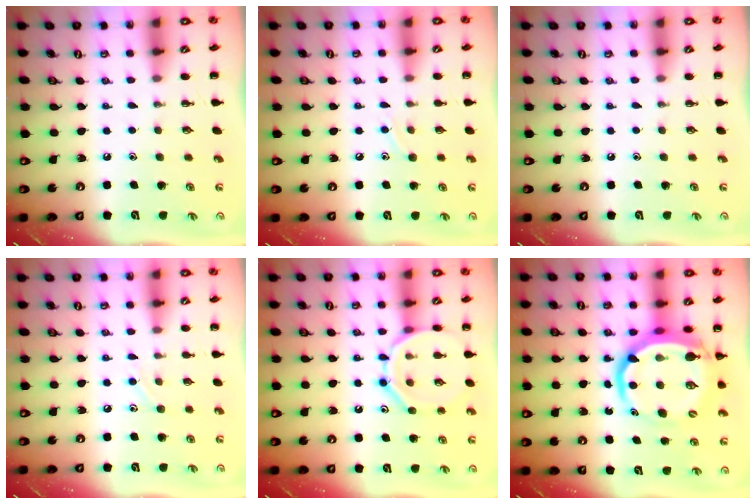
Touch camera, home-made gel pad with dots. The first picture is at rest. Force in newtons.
{"total": 6.6, "press": 6.5, "slide": 1.1}
{"total": 0.0}
{"total": 5.6, "press": 5.3, "slide": 1.7}
{"total": 12.4, "press": 12.3, "slide": 1.1}
{"total": 13.8, "press": 13.4, "slide": 3.5}